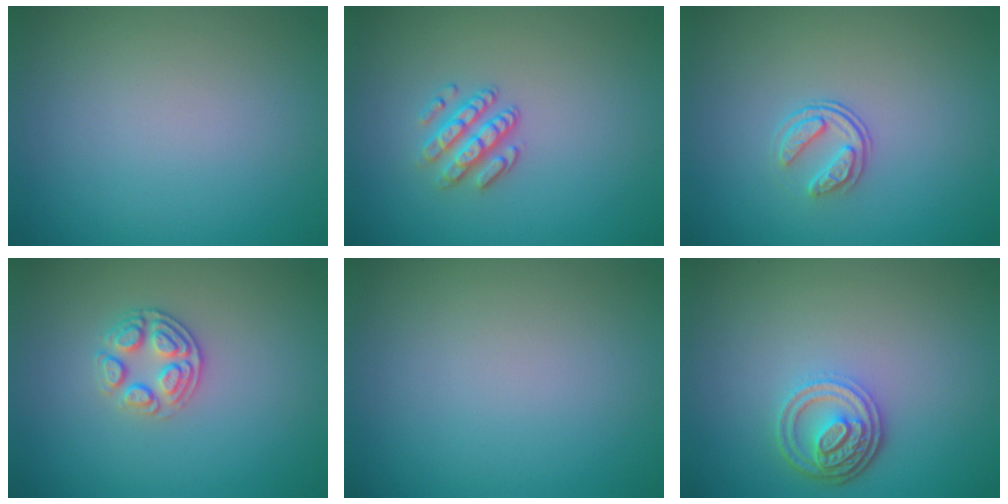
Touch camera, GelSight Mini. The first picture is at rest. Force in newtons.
{"total": 2.7, "press": 2.4, "slide": 1.2}
{"total": 1.9, "press": 1.3, "slide": 1.4}
{"total": 2.6, "press": 2.4, "slide": 1.1}
{"total": 0.0}
{"total": 4.1, "press": 3.2, "slide": 2.5}